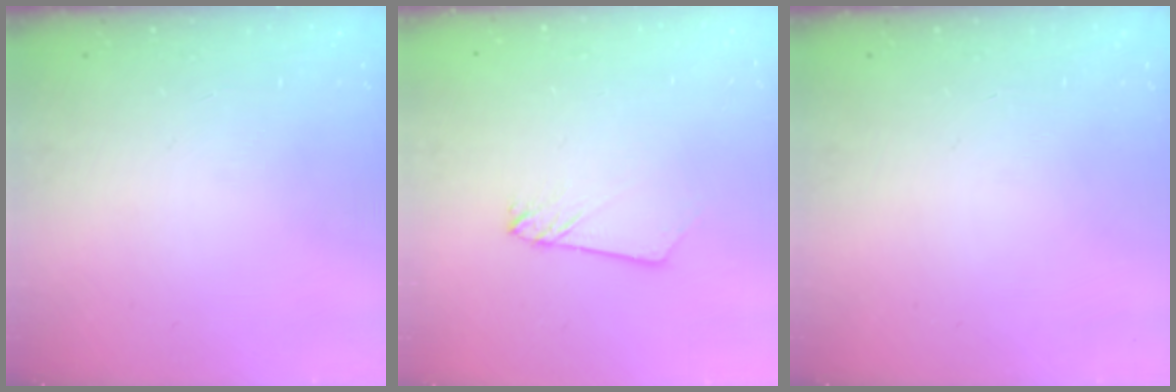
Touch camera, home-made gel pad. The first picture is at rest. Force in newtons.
{"total": 2.2, "press": 2.2, "slide": 0.1}
{"total": 0.0}